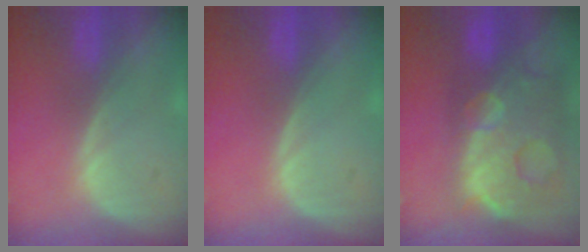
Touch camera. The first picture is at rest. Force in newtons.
{"total": 0.0}
{"total": 14.2, "press": 11.5, "slide": 8.3}